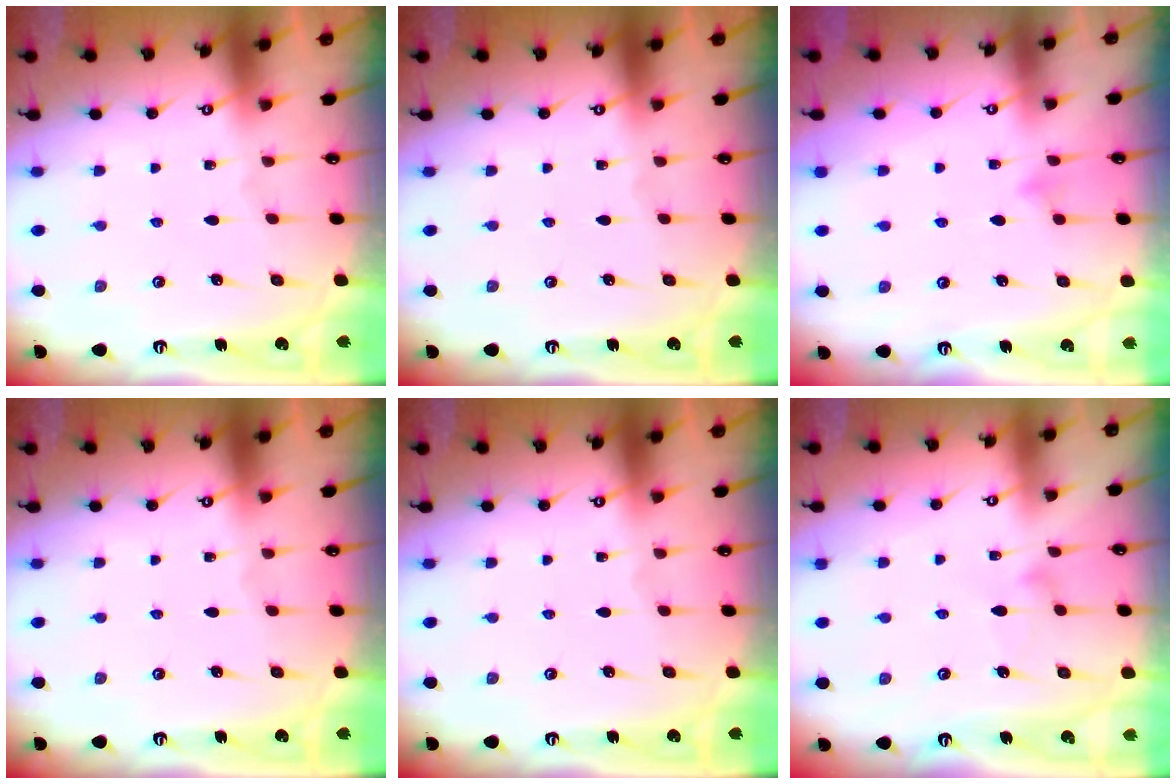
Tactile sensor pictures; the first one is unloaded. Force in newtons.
{"total": 0.0}
{"total": 5.8, "press": 5.8, "slide": 0.4}
{"total": 0.0}
{"total": 0.0}
{"total": 4.7, "press": 4.7, "slide": 0.3}